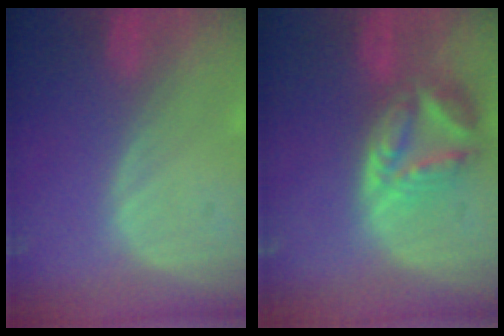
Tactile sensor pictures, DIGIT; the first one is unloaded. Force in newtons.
{"total": 8.0, "press": 7.0, "slide": 3.9}